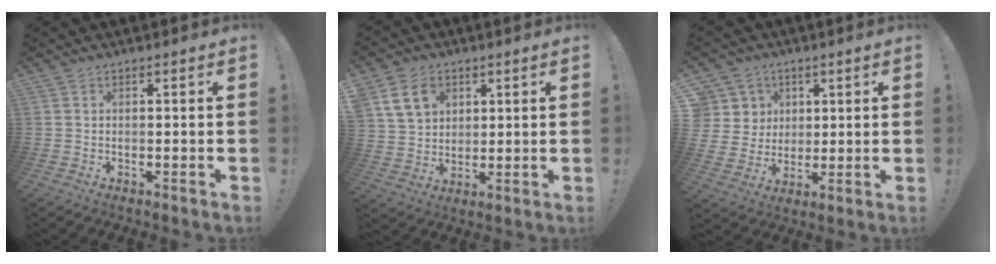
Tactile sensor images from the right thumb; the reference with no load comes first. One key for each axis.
{"total": 11.6, "fx": 5.6, "fy": 8.9, "fz": 4.9, "tx": -0.072, "ty": -0.016, "tz": 0.113}
{"total": 9.4, "fx": 3.4, "fy": 8.6, "fz": 2.0, "tx": -0.033, "ty": -0.020, "tz": 0.075}